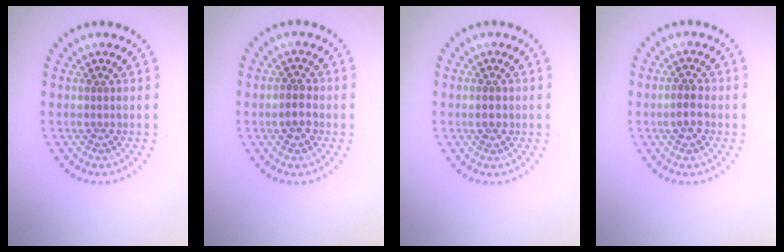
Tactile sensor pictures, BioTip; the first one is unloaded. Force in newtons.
{"total": 2.0, "press": 2.0, "slide": 0.4}
{"total": 1.7, "press": 1.7, "slide": 0.1}
{"total": 1.9, "press": 1.8, "slide": 0.4}